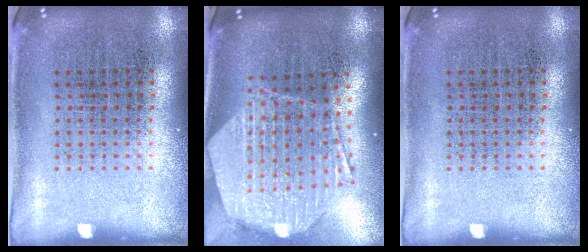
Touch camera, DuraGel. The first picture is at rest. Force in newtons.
{"total": 2.9, "press": 2.3, "slide": 1.7}
{"total": 0.0}